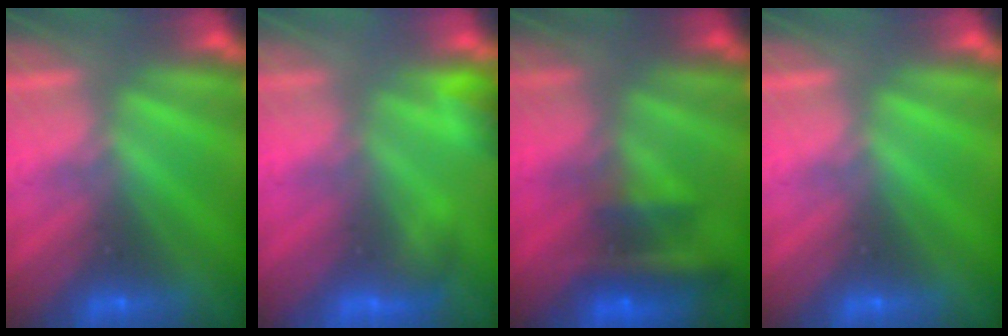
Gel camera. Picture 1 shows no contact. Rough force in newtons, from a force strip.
{"total": 4.8}
{"total": 10.3}
{"total": 0.0}